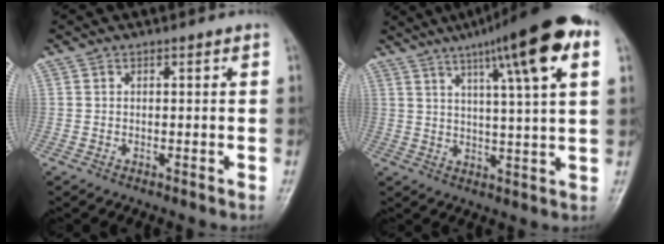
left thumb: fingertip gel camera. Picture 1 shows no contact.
{"total": 17.4, "force": [8.3, 2.4, 15.1], "torque": [-0.217, -0.004, 0.118]}